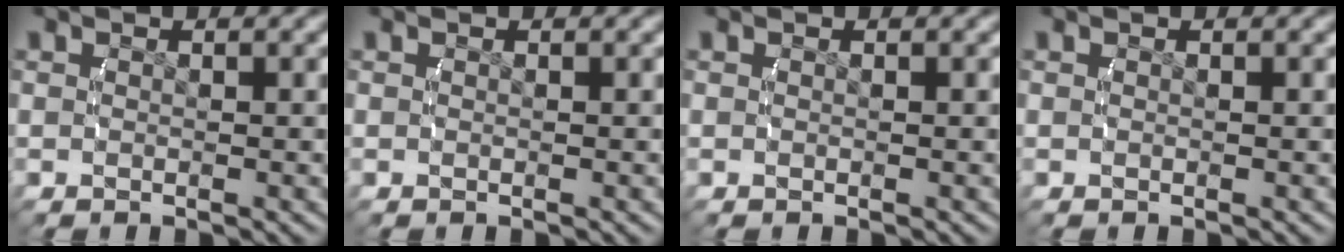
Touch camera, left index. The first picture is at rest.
{"total": 0.0}
{"total": 0.0}
{"total": 0.0}